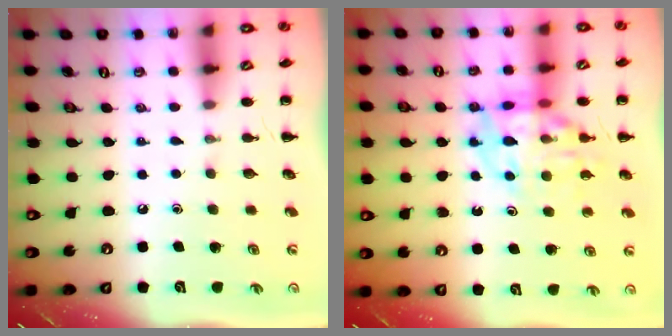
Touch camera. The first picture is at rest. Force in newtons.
{"total": 14.1, "press": 13.8, "slide": 2.6}